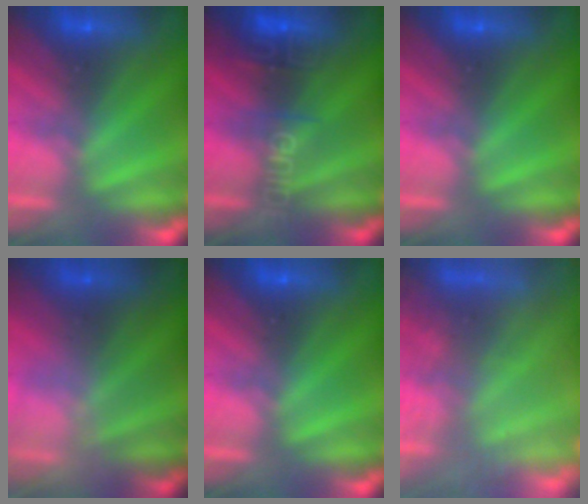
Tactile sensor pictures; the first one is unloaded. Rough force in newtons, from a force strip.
{"total": 2.8}
{"total": 0.0}
{"total": 2.3}
{"total": 0.0}
{"total": 7.6}